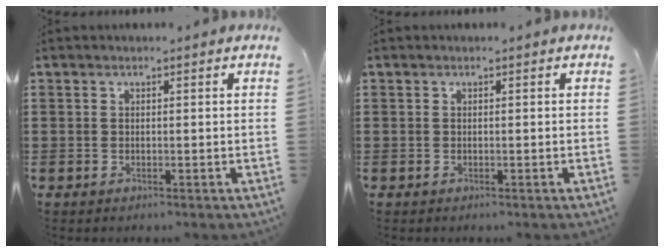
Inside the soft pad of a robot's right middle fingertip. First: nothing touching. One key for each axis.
{"total": 0.0}